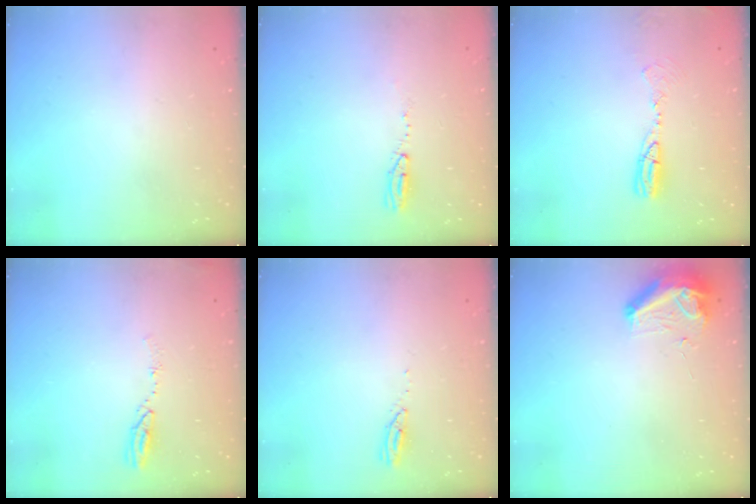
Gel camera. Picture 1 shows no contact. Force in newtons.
{"total": 15.0, "press": 4.7, "slide": 14.2}
{"total": 7.8, "press": 7.5, "slide": 2.2}
{"total": 4.8, "press": 4.8, "slide": 0.4}
{"total": 3.0, "press": 2.9, "slide": 0.4}
{"total": 9.6, "press": 9.3, "slide": 2.5}